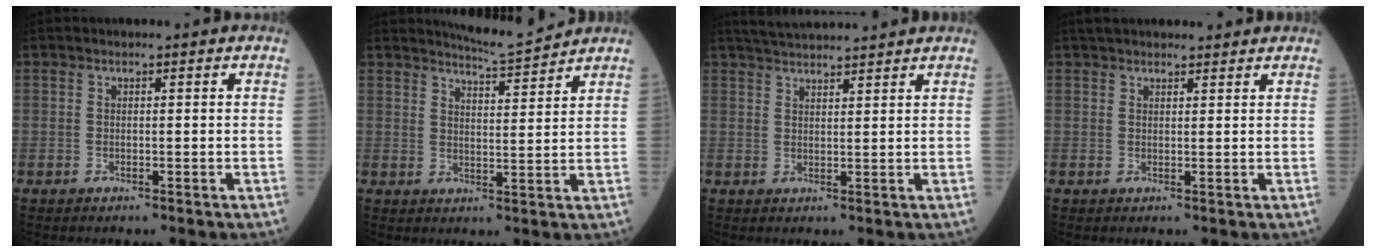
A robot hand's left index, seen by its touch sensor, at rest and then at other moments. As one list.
[{"total": 5.4, "force": [5.4, -0.5, 0.4], "torque": [-0.021, -0.010, 0.084]}, {"total": 7.7, "force": [7.3, 0.0, 2.4], "torque": [-0.045, 0.033, 0.113]}, {"total": 7.2, "force": [6.5, 1.9, 2.4], "torque": [-0.026, 0.034, 0.093]}]